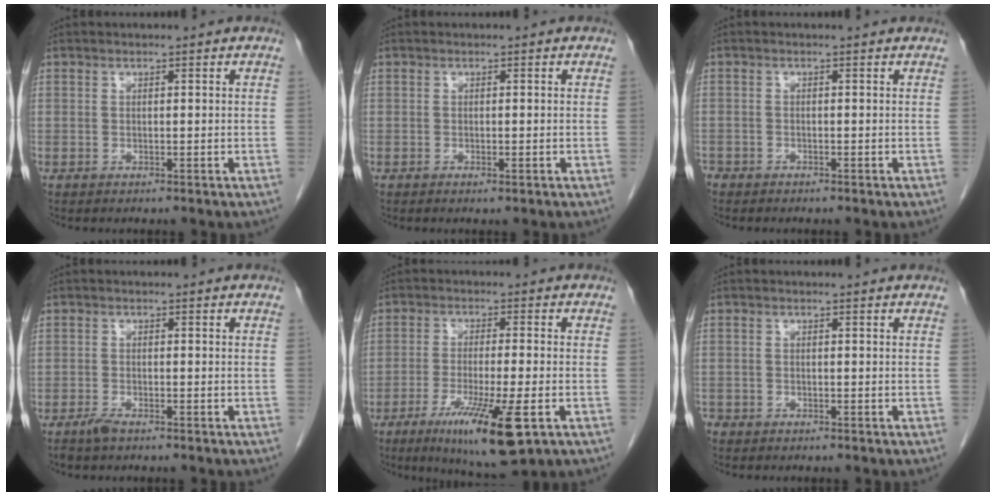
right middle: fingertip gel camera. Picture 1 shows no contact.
{"total": 0.8, "force": [-0.4, 0.2, 0.6], "torque": [-0.011, -0.001, -0.004]}
{"total": 1.5, "force": [-1.0, 1.0, 0.6], "torque": [-0.001, 0.004, -0.013]}
{"total": 1.7, "force": [-1.4, 0.3, 0.9], "torque": [-0.025, -0.003, -0.027]}
{"total": 12.0, "force": [-5.6, 1.2, 10.6], "torque": [-0.183, -0.033, -0.086]}
{"total": 1.5, "force": [-1.1, 0.9, 0.4], "torque": [-0.002, 0.003, -0.017]}